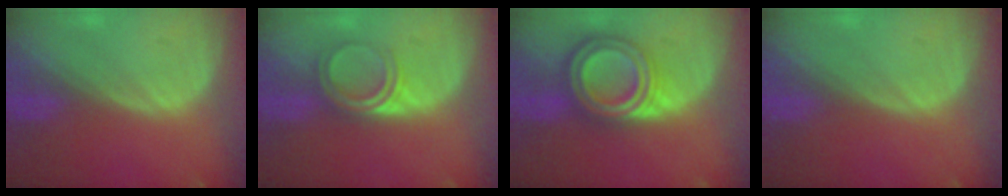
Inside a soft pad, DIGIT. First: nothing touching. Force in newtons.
{"total": 4.7, "press": 4.1, "slide": 2.3}
{"total": 7.9, "press": 7.8, "slide": 0.4}
{"total": 0.0}